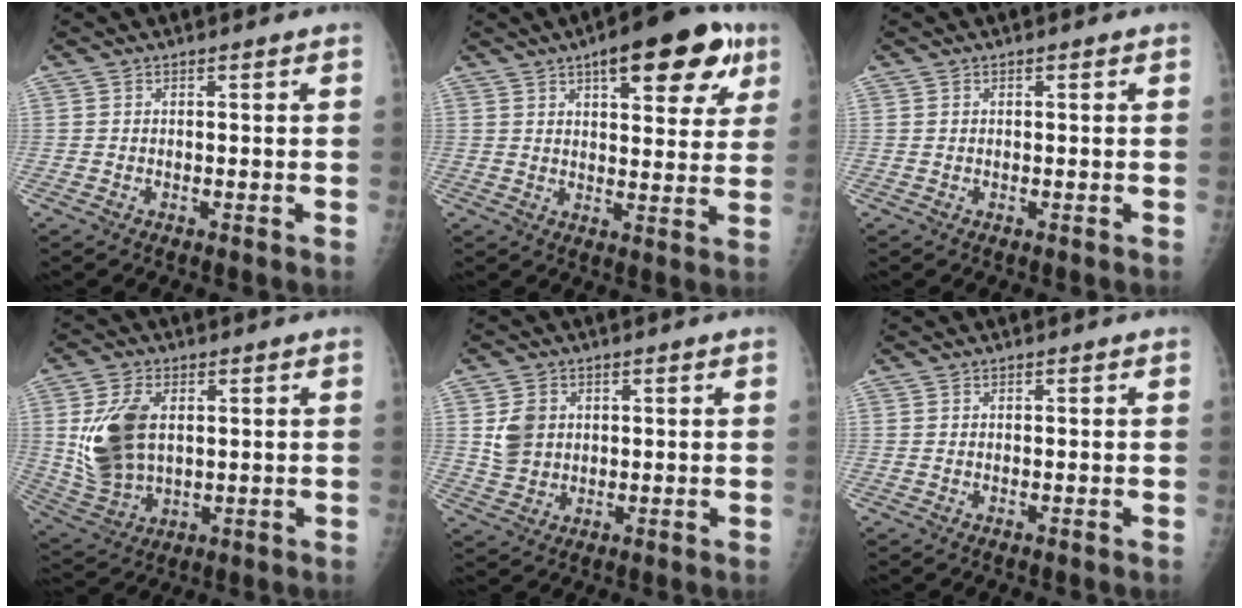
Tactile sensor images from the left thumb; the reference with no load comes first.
{"total": 15.9, "force": [8.1, 6.2, 12.1], "torque": [-0.122, -0.015, 0.105]}
{"total": 0.0}
{"total": 12.7, "force": [1.9, 8.1, 9.6], "torque": [-0.177, -0.010, 0.047]}
{"total": 5.6, "force": [1.1, 4.8, 2.7], "torque": [-0.033, -0.003, 0.027]}
{"total": 0.0}